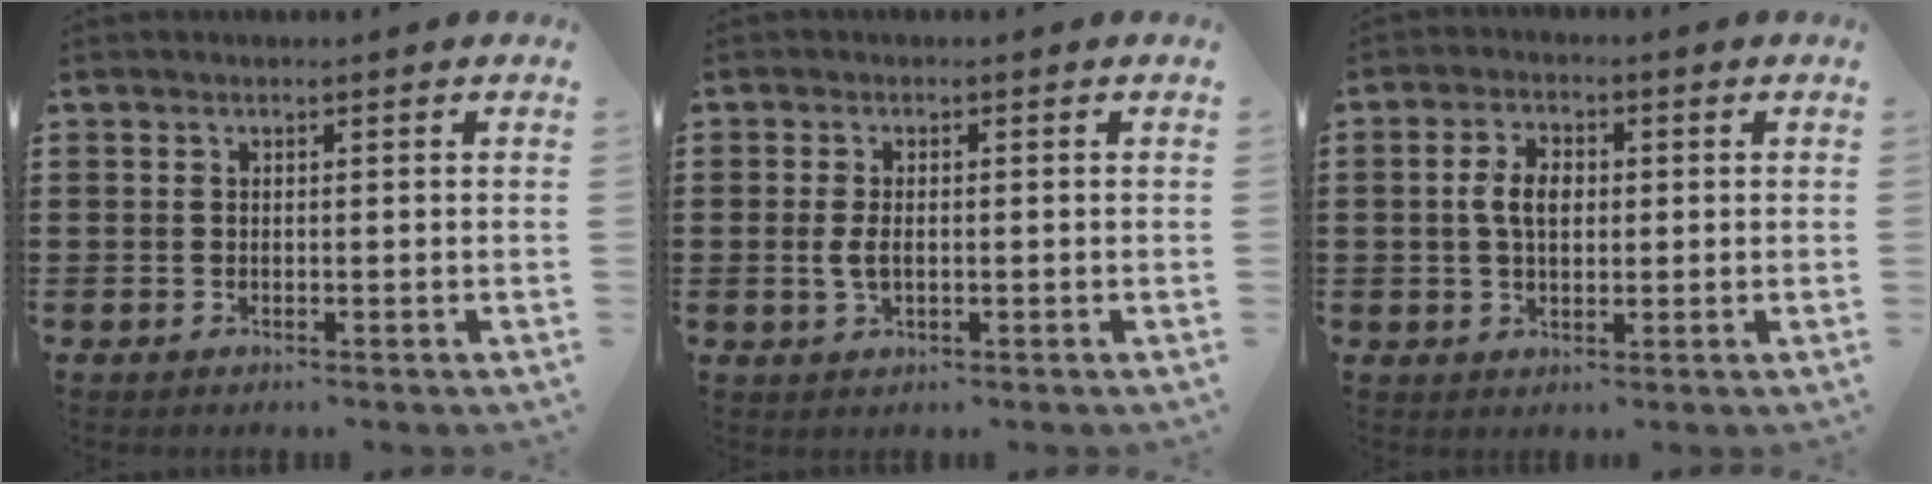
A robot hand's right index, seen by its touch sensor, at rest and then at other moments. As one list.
[{"total": 2.8, "force": [-0.1, 1.5, 2.4], "torque": [-0.061, -0.001, -0.008]}, {"total": 4.7, "force": [0.3, 2.8, 3.7], "torque": [-0.085, 0.009, 0.000]}]